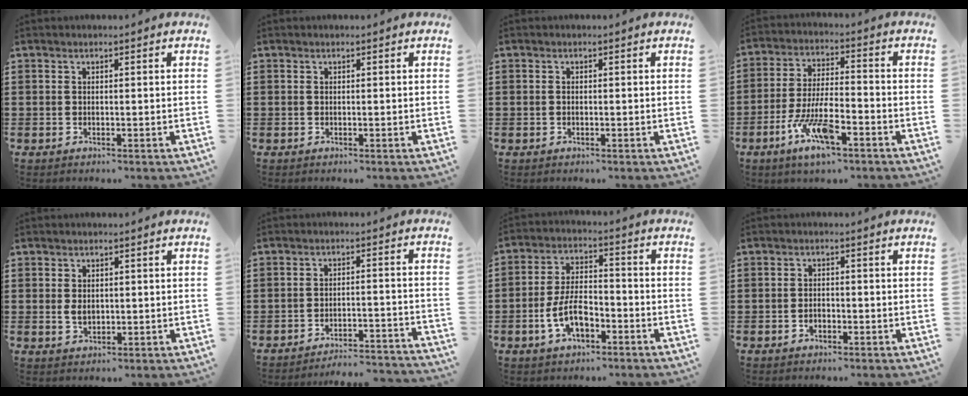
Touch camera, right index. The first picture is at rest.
{"total": 0.0}
{"total": 0.0}
{"total": 10.4, "force": [-5.2, 3.2, 8.4], "torque": [-0.183, -0.002, -0.098]}
{"total": 2.0, "force": [0.2, 1.4, 1.4], "torque": [-0.029, 0.007, 0.004]}
{"total": 4.1, "force": [-3.9, 0.0, 1.0], "torque": [-0.022, -0.003, -0.083]}
{"total": 7.6, "force": [-3.0, 3.8, 5.8], "torque": [-0.132, 0.002, -0.062]}
{"total": 1.5, "force": [-0.8, 1.0, 0.9], "torque": [-0.020, 0.000, -0.016]}